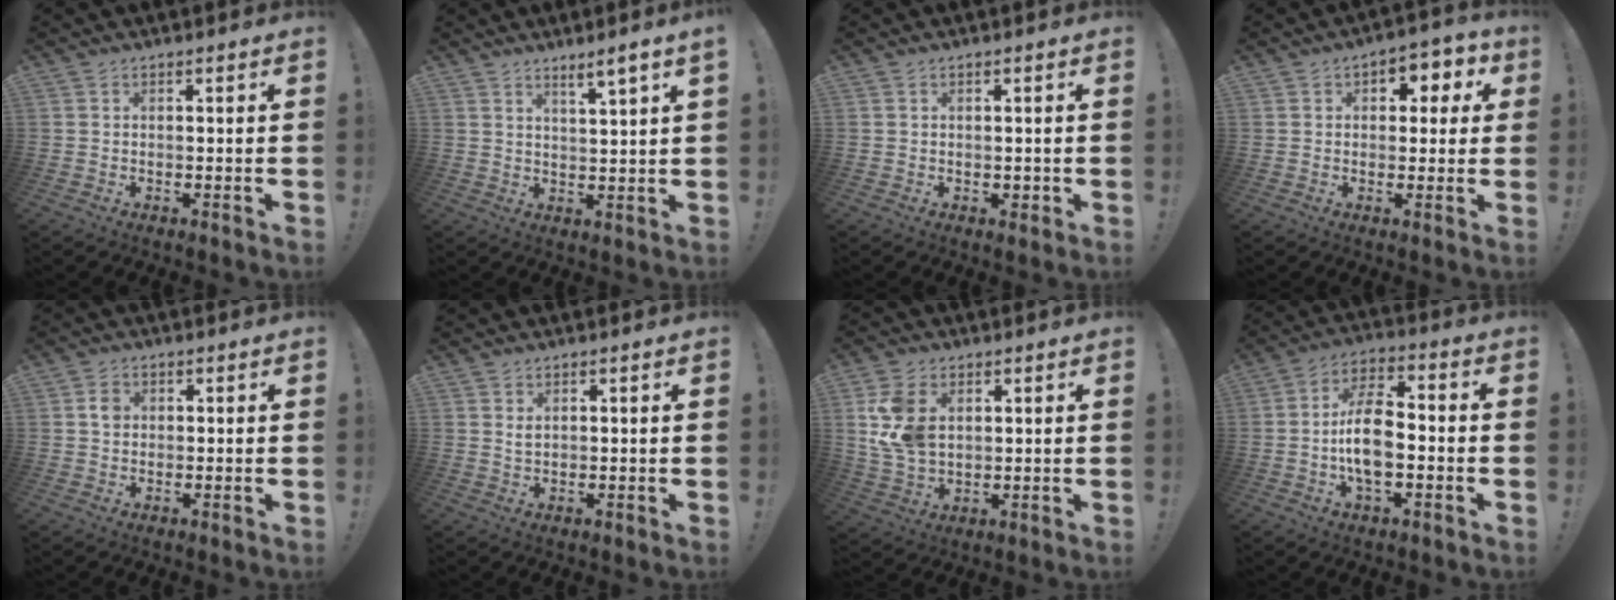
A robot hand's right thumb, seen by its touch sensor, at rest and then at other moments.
{"total": 4.7, "force": [3.4, -0.8, 3.1], "torque": [-0.033, -0.026, 0.049]}
{"total": 1.3, "force": [0.0, 1.1, 0.7], "torque": [-0.005, 0.000, -0.002]}
{"total": 5.3, "force": [1.5, 4.3, 2.8], "torque": [-0.017, -0.010, 0.021]}
{"total": 2.6, "force": [0.3, 2.2, 1.4], "torque": [-0.004, -0.003, 0.000]}
{"total": 1.4, "force": [0.7, 0.7, 1.0], "torque": [-0.022, 0.001, 0.013]}
{"total": 11.8, "force": [3.3, 8.1, 7.9], "torque": [-0.156, -0.008, 0.066]}
{"total": 12.1, "force": [-2.5, 6.3, 10.1], "torque": [-0.197, 0.015, -0.044]}